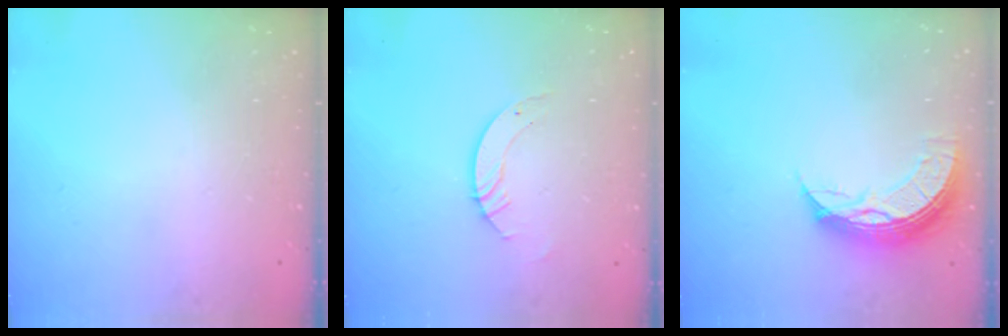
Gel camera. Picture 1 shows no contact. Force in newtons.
{"total": 3.9, "press": 3.8, "slide": 0.3}
{"total": 9.8, "press": 9.8, "slide": 0.5}